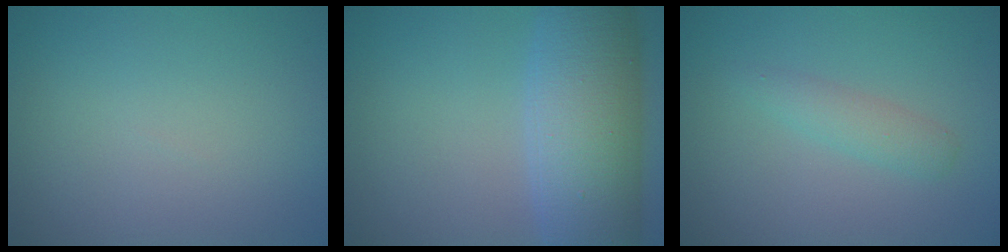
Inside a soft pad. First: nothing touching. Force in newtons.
{"total": 9.2, "press": 9.2, "slide": 0.3}
{"total": 1.7, "press": 1.7, "slide": 0.0}